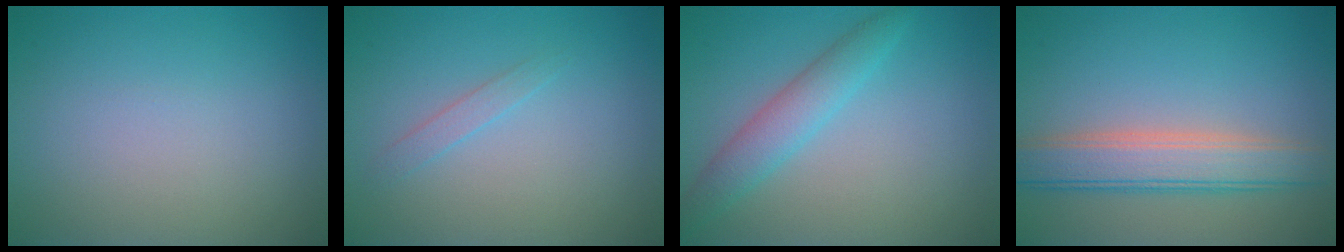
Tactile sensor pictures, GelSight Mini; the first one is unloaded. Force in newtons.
{"total": 1.0, "press": 1.0, "slide": 0.0}
{"total": 3.1, "press": 3.1, "slide": 0.1}
{"total": 4.9, "press": 4.9, "slide": 0.3}